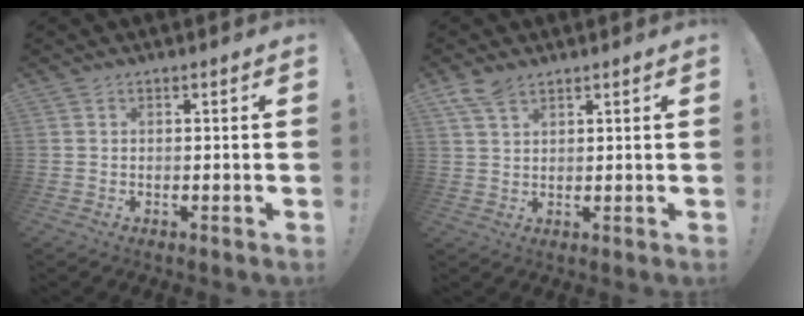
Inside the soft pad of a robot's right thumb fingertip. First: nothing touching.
{"total": 5.2, "force": [3.7, 2.3, 2.8], "torque": [-0.049, -0.017, 0.070]}